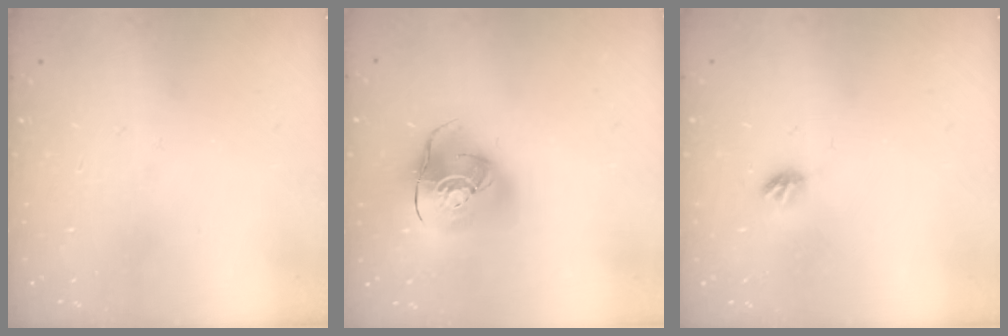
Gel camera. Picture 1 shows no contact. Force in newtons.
{"total": 15.4, "press": 15.2, "slide": 2.3}
{"total": 5.8, "press": 5.8, "slide": 0.7}